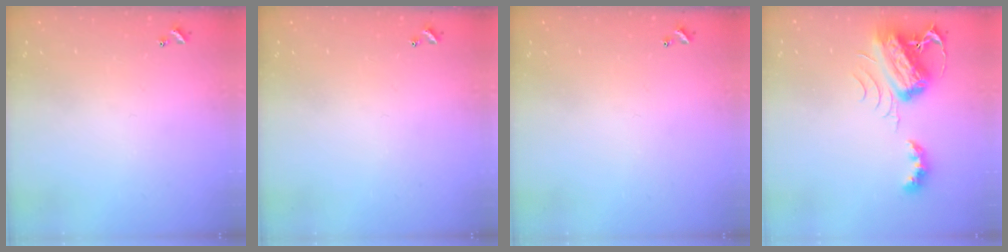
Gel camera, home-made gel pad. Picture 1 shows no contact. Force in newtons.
{"total": 0.0}
{"total": 0.0}
{"total": 8.0, "press": 7.9, "slide": 0.9}